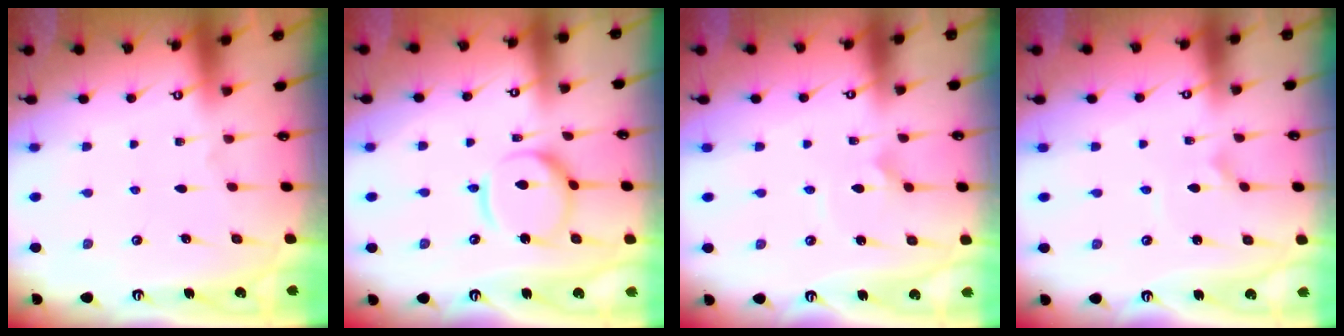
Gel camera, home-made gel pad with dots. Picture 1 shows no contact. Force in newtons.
{"total": 12.0, "press": 11.9, "slide": 1.1}
{"total": 3.6, "press": 3.6, "slide": 0.4}
{"total": 1.6, "press": 1.6, "slide": 0.2}